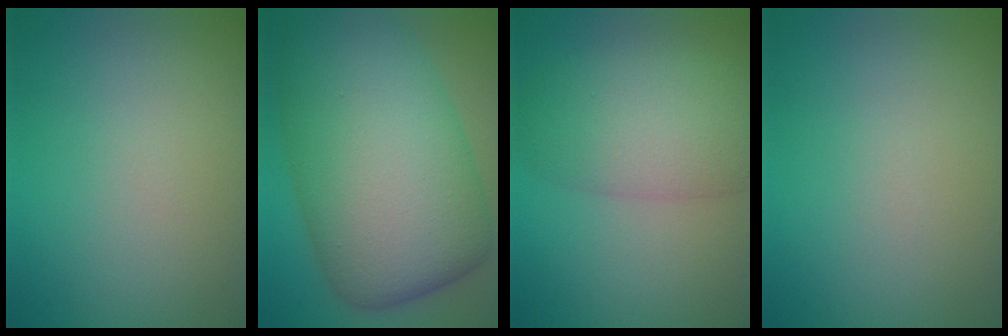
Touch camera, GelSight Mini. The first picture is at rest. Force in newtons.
{"total": 15.1, "press": 15.1, "slide": 0.1}
{"total": 6.7, "press": 6.7, "slide": 0.3}
{"total": 0.0}